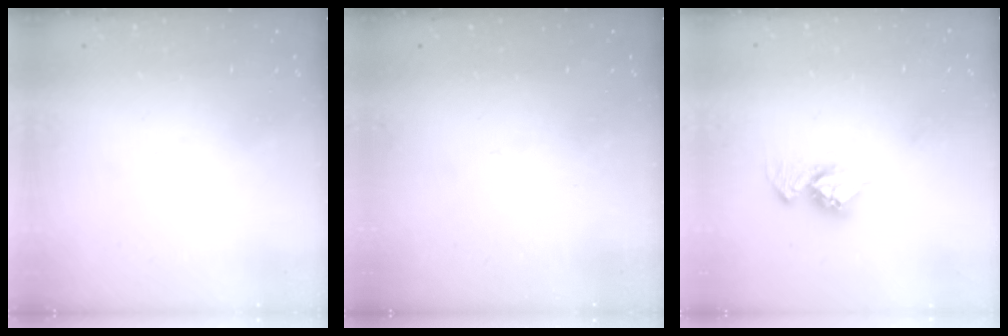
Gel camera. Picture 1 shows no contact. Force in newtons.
{"total": 0.0}
{"total": 11.1, "press": 11.0, "slide": 0.9}